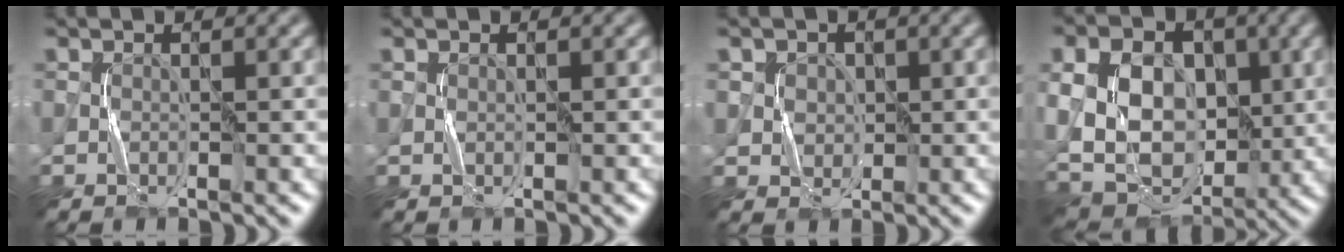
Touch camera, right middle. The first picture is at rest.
{"total": 0.0}
{"total": 3.2, "force": [1.2, 2.7, 1.2], "torque": [-0.027, 0.007, 0.023]}
{"total": 10.9, "force": [1.1, 7.9, 7.4], "torque": [-0.152, -0.006, 0.024]}